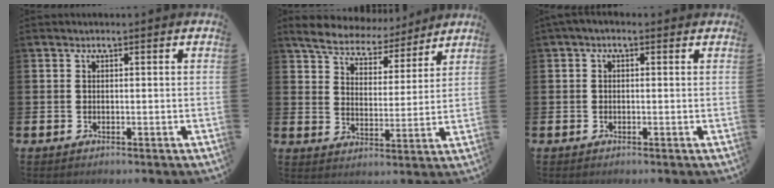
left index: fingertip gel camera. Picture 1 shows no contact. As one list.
[{"total": 6.5, "force": [6.2, 1.7, 1.0], "torque": [-0.045, -0.044, 0.107]}, {"total": 0.7, "force": [-0.4, 0.4, 0.5], "torque": [-0.006, 0.002, -0.009]}]